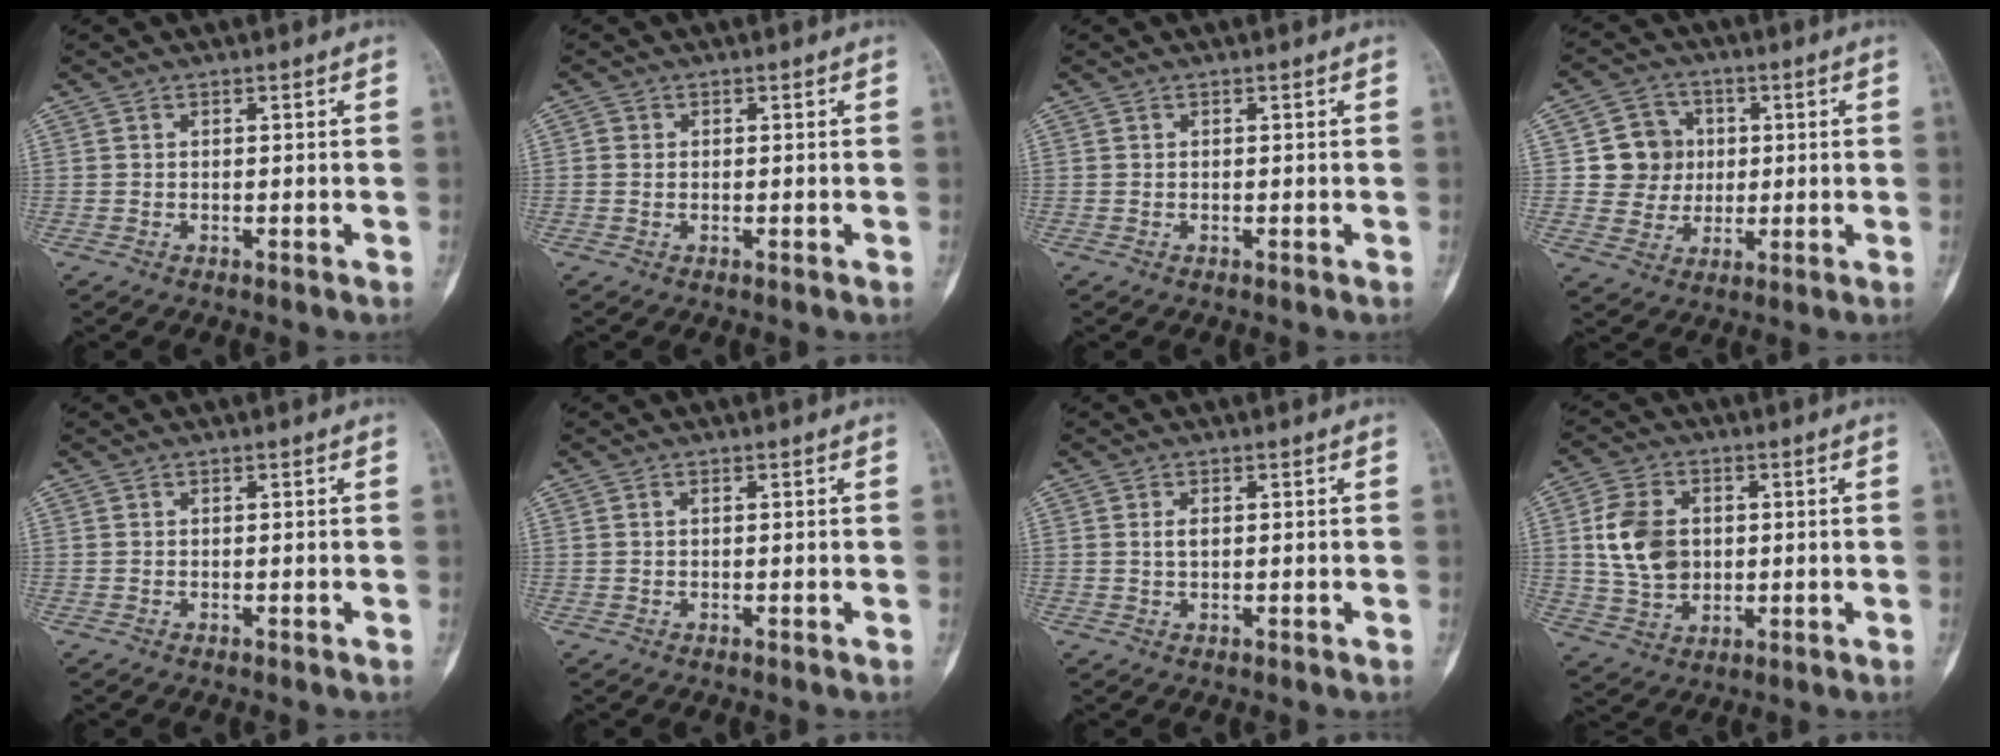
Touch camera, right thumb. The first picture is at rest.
{"total": 1.2, "force": [0.0, 1.1, 0.6], "torque": [-0.005, 0.001, 0.000]}
{"total": 0.0}
{"total": 8.9, "force": [1.2, 8.5, 2.4], "torque": [0.008, 0.007, 0.022]}
{"total": 0.0}
{"total": 0.5, "force": [0.2, 0.3, 0.4], "torque": [-0.002, 0.001, 0.002]}
{"total": 1.7, "force": [0.3, 1.0, 1.4], "torque": [-0.020, -0.001, 0.005]}
{"total": 10.9, "force": [1.3, 8.1, 7.2], "torque": [-0.115, 0.000, 0.029]}